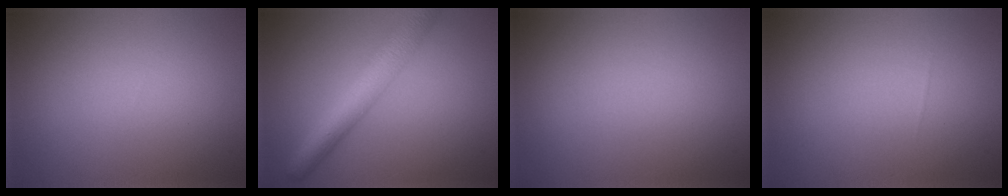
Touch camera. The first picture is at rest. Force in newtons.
{"total": 5.8, "press": 5.8, "slide": 0.3}
{"total": 0.0}
{"total": 0.0}